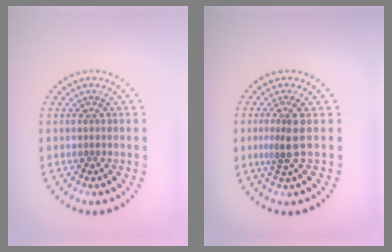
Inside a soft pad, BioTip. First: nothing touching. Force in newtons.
{"total": 2.3, "press": 1.8, "slide": 1.5}